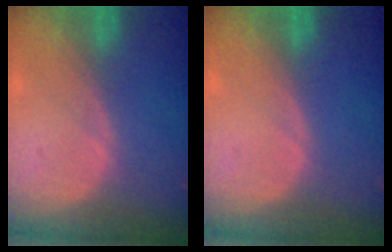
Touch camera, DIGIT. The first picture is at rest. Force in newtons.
{"total": 0.0}